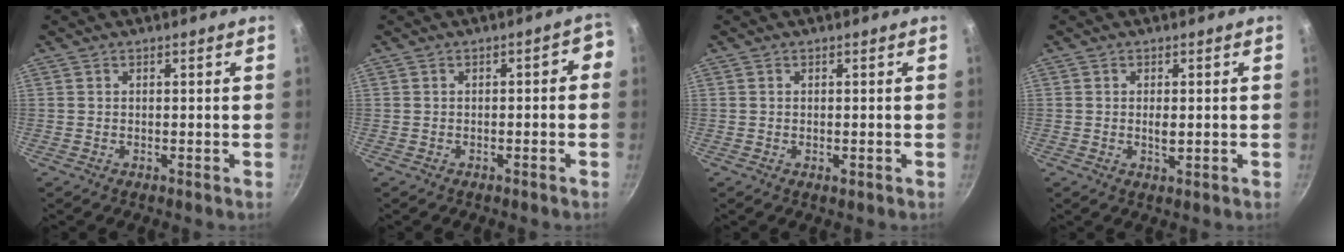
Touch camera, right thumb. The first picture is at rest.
{"total": 3.1, "force": [-0.6, 1.6, 2.6], "torque": [-0.015, 0.030, -0.003]}
{"total": 0.8, "force": [-0.2, 0.3, 0.7], "torque": [-0.009, -0.001, -0.003]}
{"total": 2.0, "force": [-0.1, 0.8, 1.8], "torque": [-0.033, -0.003, 0.001]}